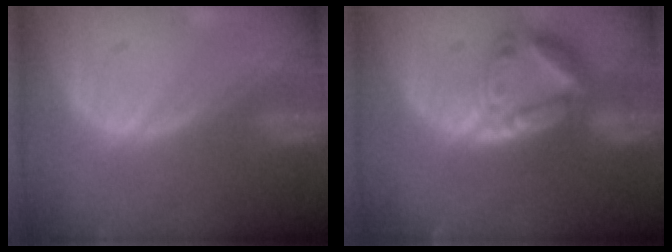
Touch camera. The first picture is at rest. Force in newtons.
{"total": 8.0, "press": 6.9, "slide": 4.0}